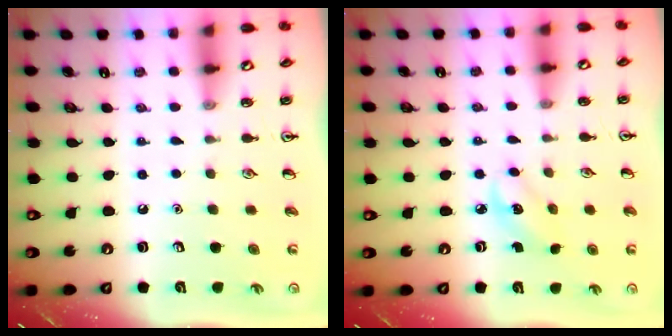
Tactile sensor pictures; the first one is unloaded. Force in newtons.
{"total": 2.9, "press": 2.8, "slide": 0.7}